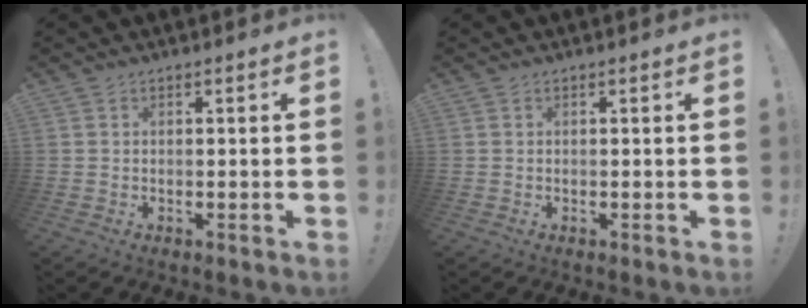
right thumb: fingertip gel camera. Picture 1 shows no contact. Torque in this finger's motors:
{"motor_torque": [0.00, 0.00, 0.01, 0.01, 0.04]}